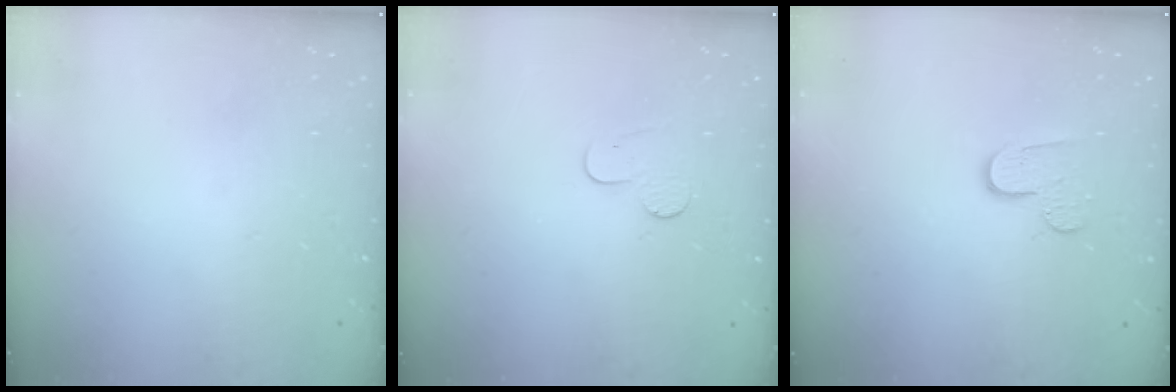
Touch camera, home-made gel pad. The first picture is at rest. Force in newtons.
{"total": 4.9, "press": 4.8, "slide": 0.5}
{"total": 7.9, "press": 7.9, "slide": 0.5}